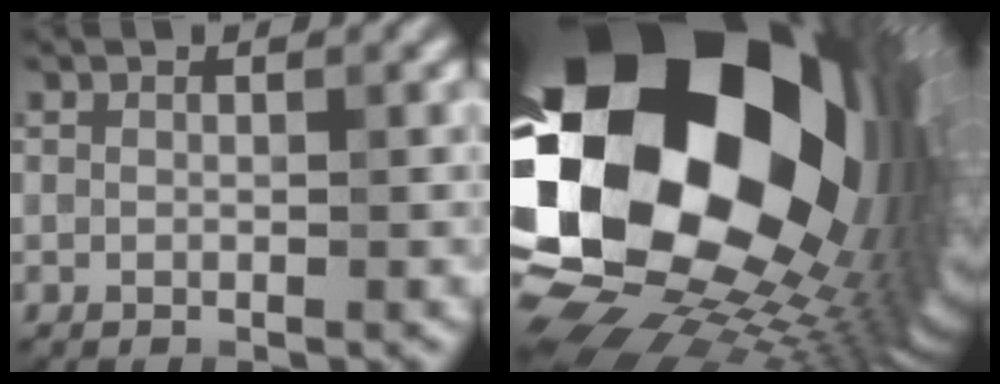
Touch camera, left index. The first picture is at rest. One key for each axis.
{"total": 23.4, "fx": 3.1, "fy": 16.6, "fz": 16.2, "tx": -0.299, "ty": -0.050, "tz": 0.039}